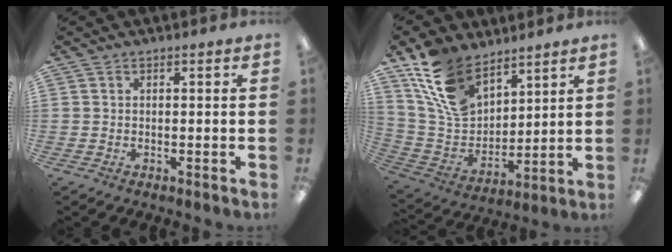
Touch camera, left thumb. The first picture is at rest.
{"total": 16.8, "force": [11.1, 9.7, 7.9], "torque": [-0.185, -0.047, 0.216]}